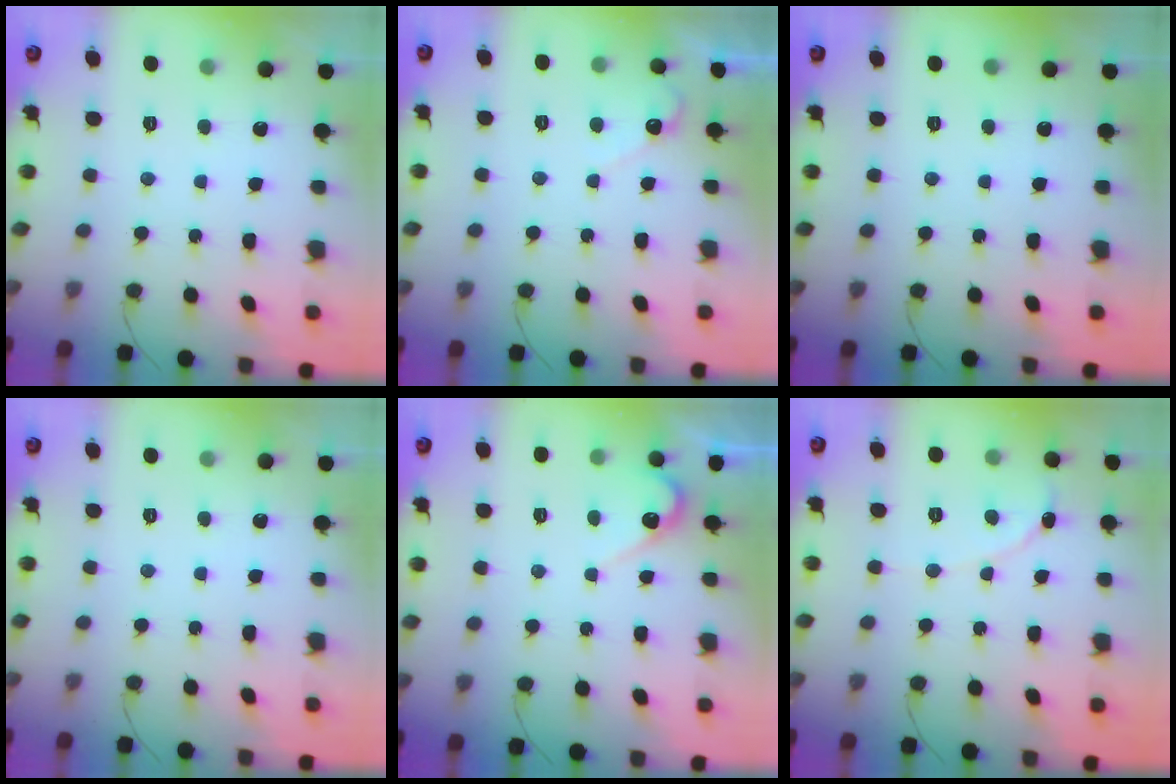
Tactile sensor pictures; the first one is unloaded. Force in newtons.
{"total": 4.1, "press": 4.1, "slide": 0.3}
{"total": 0.0}
{"total": 0.0}
{"total": 4.1, "press": 4.1, "slide": 0.3}
{"total": 2.1, "press": 2.1, "slide": 0.2}